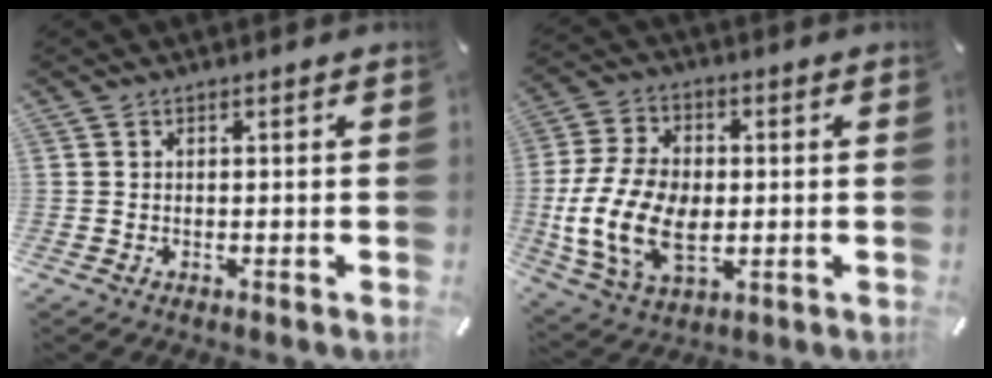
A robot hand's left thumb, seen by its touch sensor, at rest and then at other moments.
{"total": 16.1, "force": [-2.2, 11.2, 11.4], "torque": [-0.249, 0.006, -0.039]}